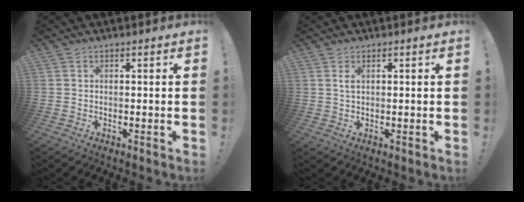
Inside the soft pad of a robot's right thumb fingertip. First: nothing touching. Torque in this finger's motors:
{"motor_torque": [0.15, -0.16, 0.16, -0.30, 0.00]}